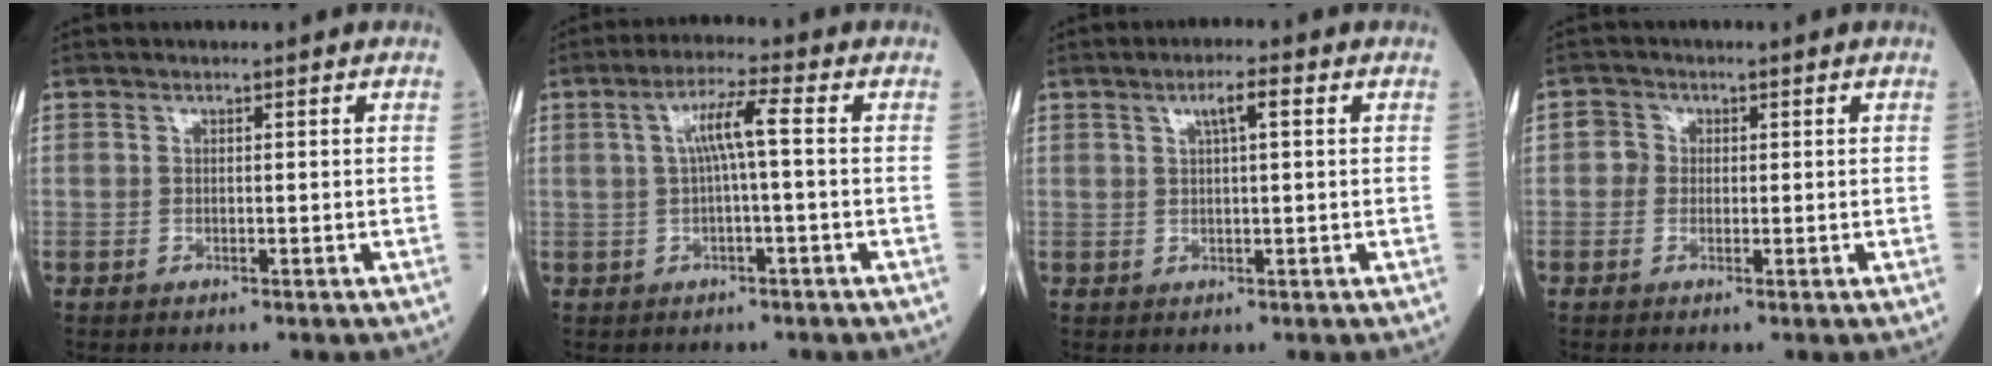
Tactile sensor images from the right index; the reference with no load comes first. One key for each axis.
{"total": 5.2, "fx": 0.5, "fy": 0.0, "fz": 5.2, "tx": -0.096, "ty": 0.017, "tz": 0.011}
{"total": 3.2, "fx": 1.2, "fy": 0.4, "fz": 2.9, "tx": -0.052, "ty": 0.008, "tz": 0.021}
{"total": 2.1, "fx": 0.0, "fy": 2.0, "fz": 0.5, "tx": 0.000, "ty": 0.005, "tz": -0.005}